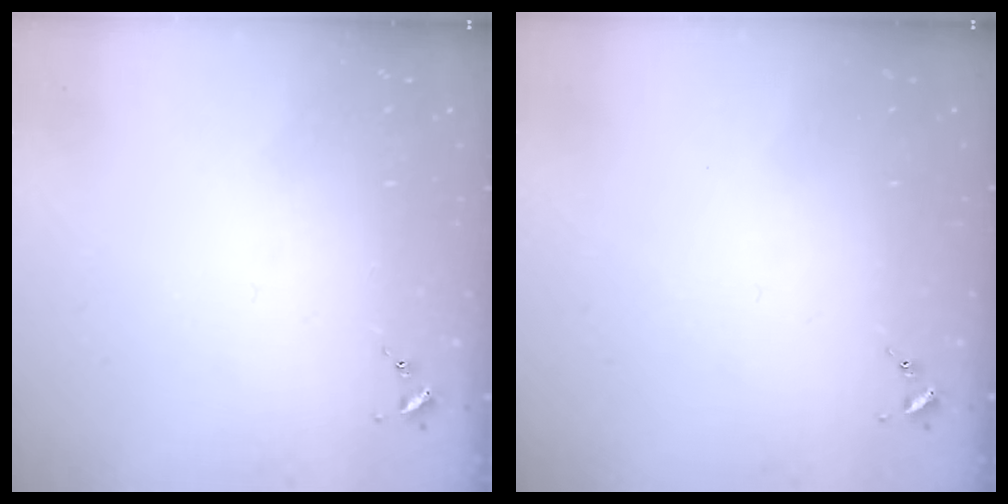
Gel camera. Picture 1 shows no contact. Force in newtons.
{"total": 0.0}